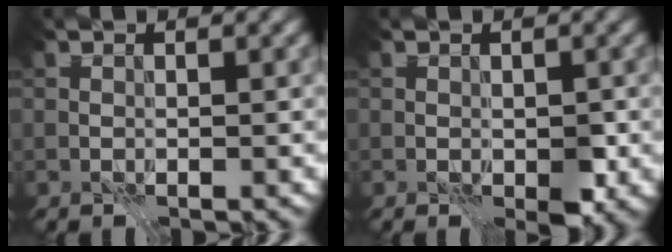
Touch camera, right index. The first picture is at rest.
{"total": 2.0, "force": [-0.5, 1.1, 1.6], "torque": [-0.022, -0.006, -0.006]}